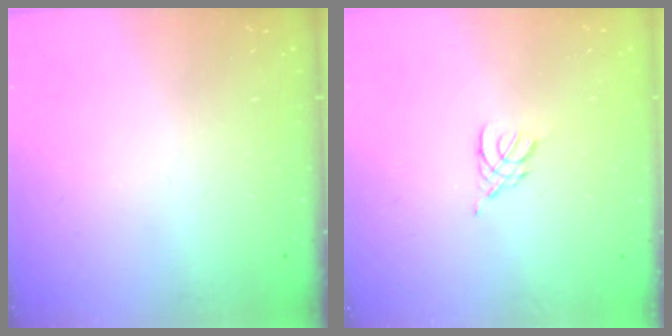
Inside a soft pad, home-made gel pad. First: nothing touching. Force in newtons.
{"total": 2.9, "press": 2.8, "slide": 0.6}